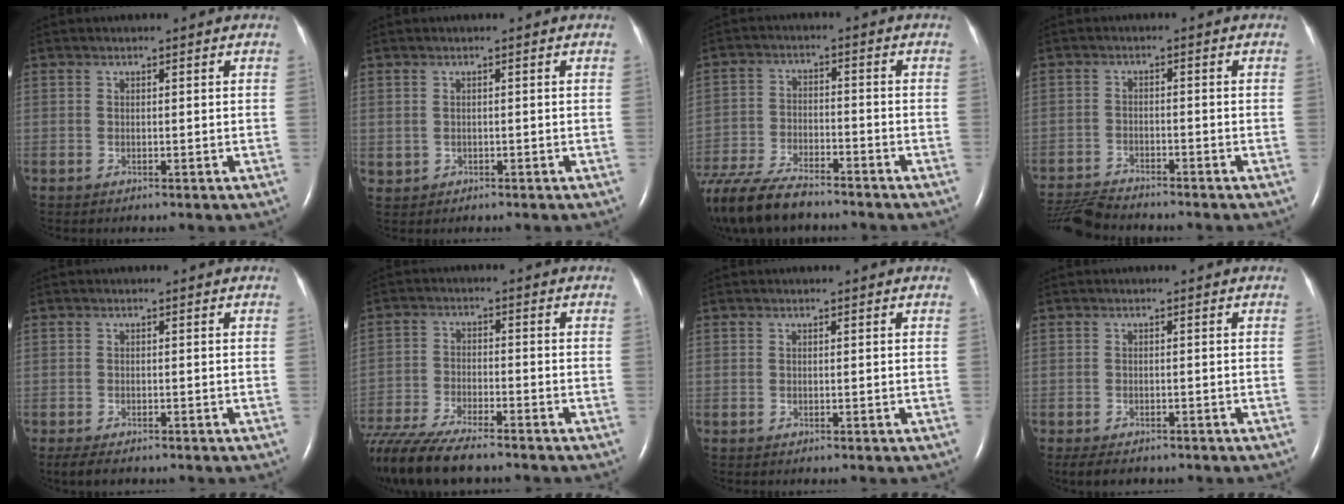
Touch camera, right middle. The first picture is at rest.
{"total": 1.0, "force": [-0.1, 1.0, 0.2], "torque": [-0.007, 0.001, 0.006]}
{"total": 14.9, "force": [-12.4, 3.4, 7.5], "torque": [-0.159, -0.034, -0.211]}
{"total": 8.0, "force": [-7.8, 0.4, 1.9], "torque": [-0.037, -0.015, -0.138]}
{"total": 3.1, "force": [-2.4, 1.0, 1.8], "torque": [-0.036, -0.009, -0.031]}
{"total": 14.2, "force": [-11.9, 2.2, 7.4], "torque": [-0.145, -0.034, -0.199]}
{"total": 0.0}
{"total": 4.6, "force": [-3.6, 1.8, 2.1], "torque": [-0.034, -0.009, -0.047]}